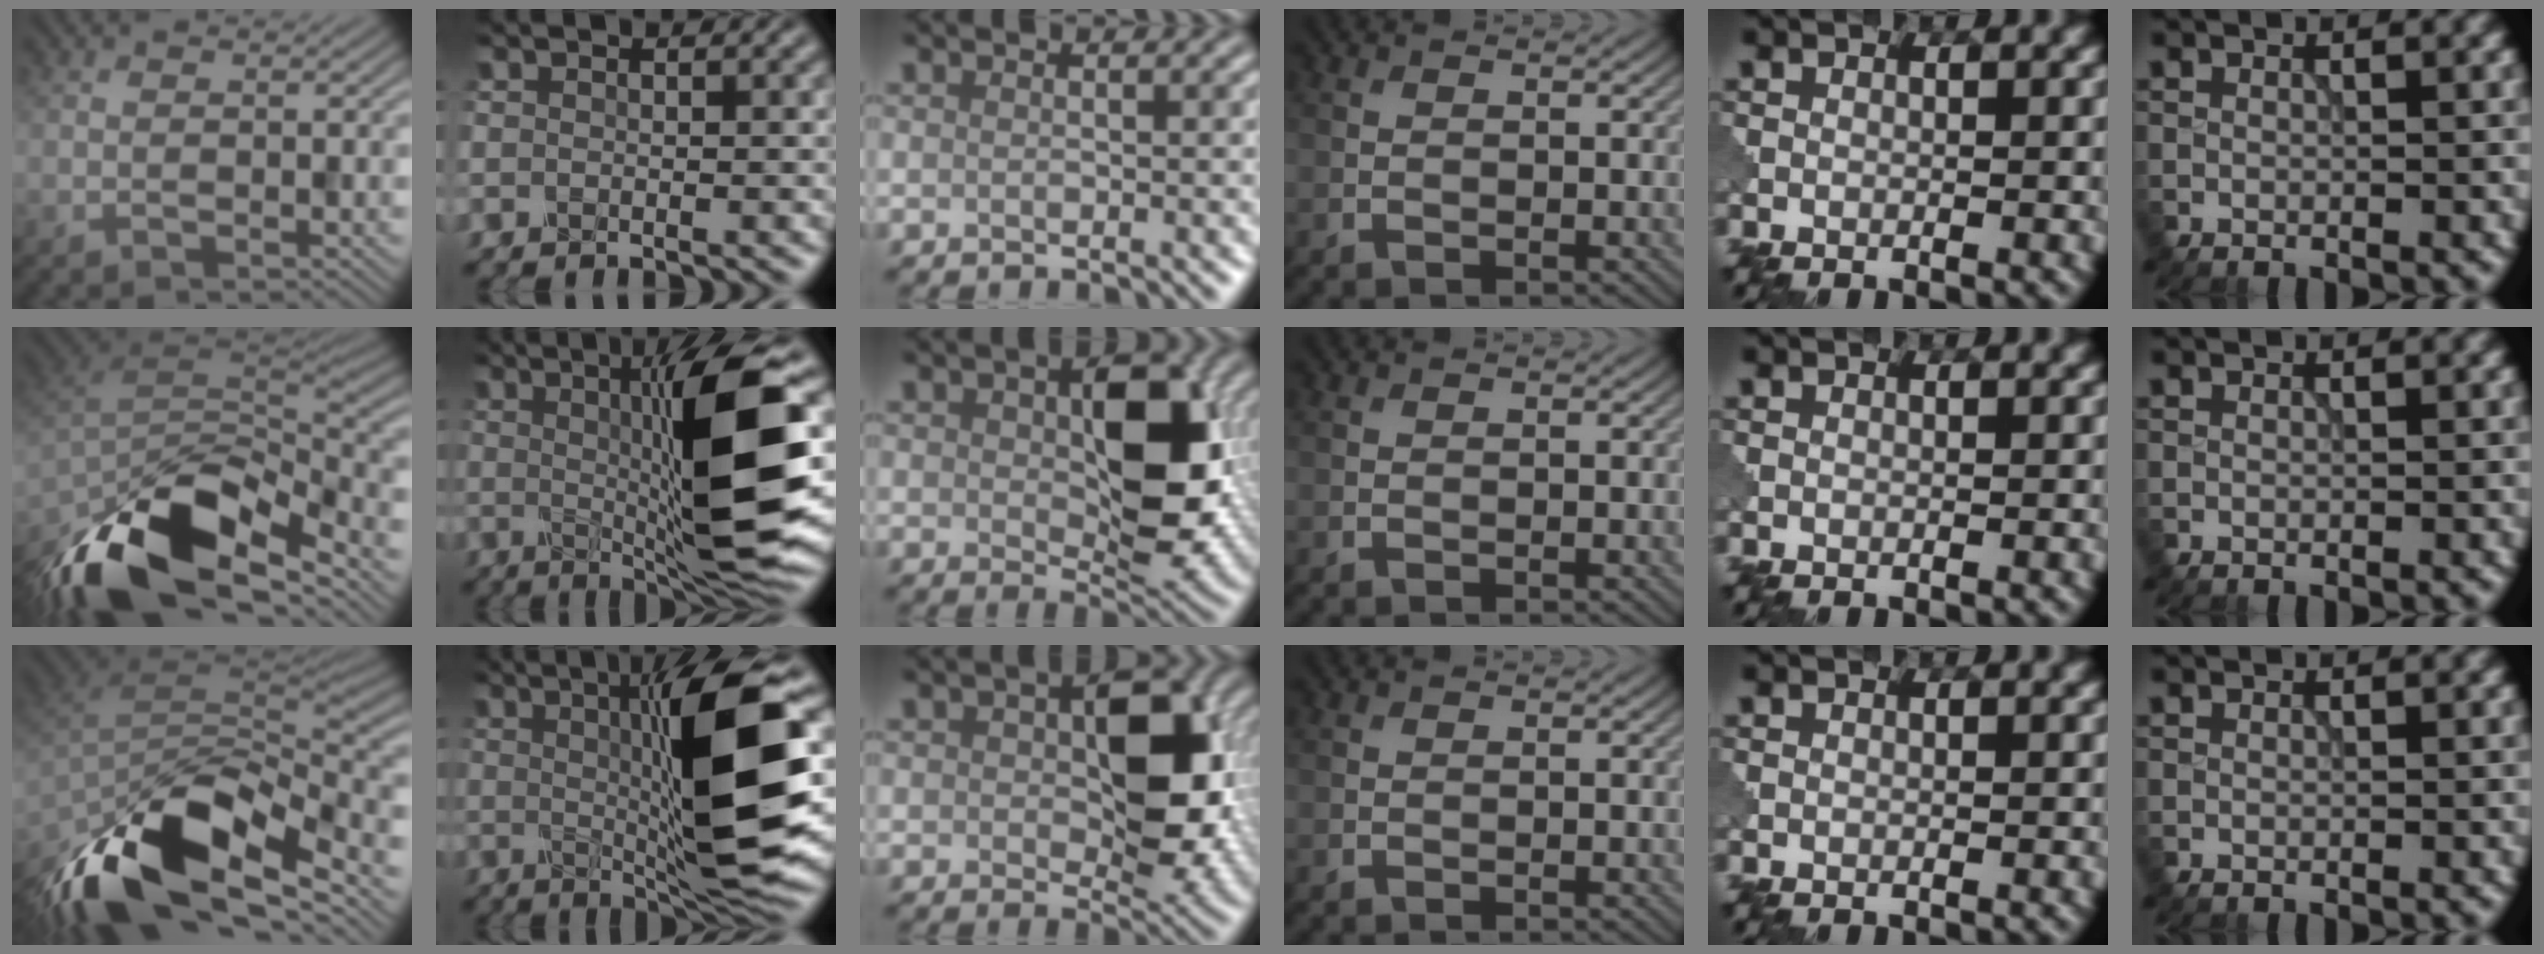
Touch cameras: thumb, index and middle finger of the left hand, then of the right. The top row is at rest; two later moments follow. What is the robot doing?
{"motion": "shake", "object": "sieve"}